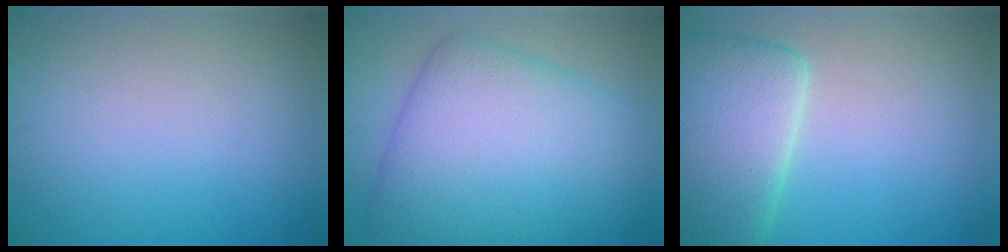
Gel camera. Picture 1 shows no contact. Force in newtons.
{"total": 11.0, "press": 11.0, "slide": 0.2}
{"total": 7.1, "press": 7.1, "slide": 0.7}